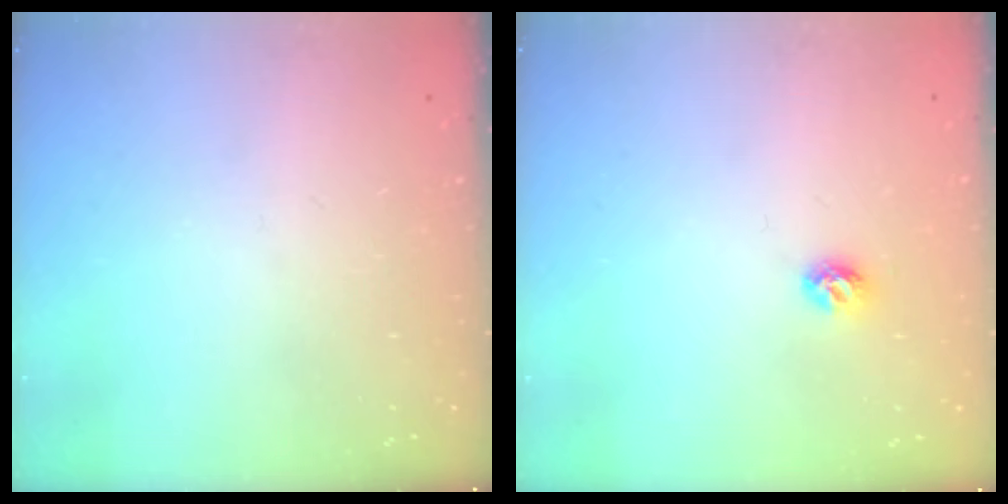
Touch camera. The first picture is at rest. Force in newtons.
{"total": 5.9, "press": 5.9, "slide": 0.8}